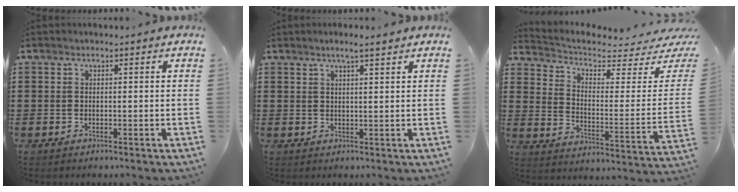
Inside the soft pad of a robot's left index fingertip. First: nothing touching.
{"total": 2.5, "force": [1.9, 0.0, 1.6], "torque": [-0.034, 0.003, 0.034]}
{"total": 4.4, "force": [3.6, 1.4, 2.1], "torque": [-0.065, -0.036, 0.057]}